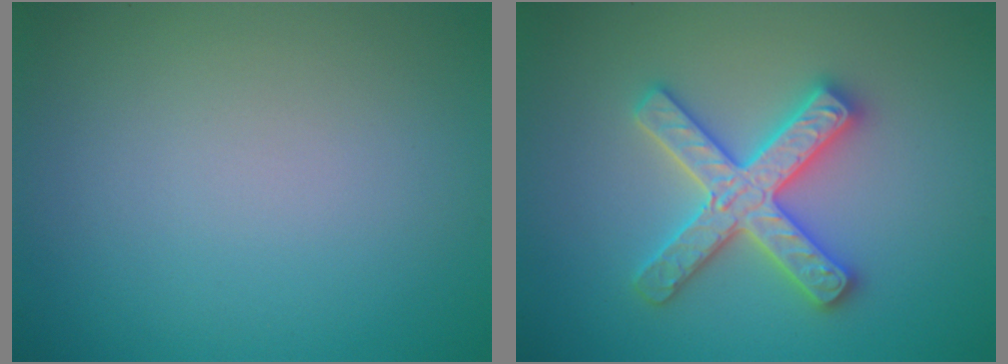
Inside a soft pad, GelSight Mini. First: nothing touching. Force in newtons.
{"total": 5.0, "press": 4.9, "slide": 0.8}